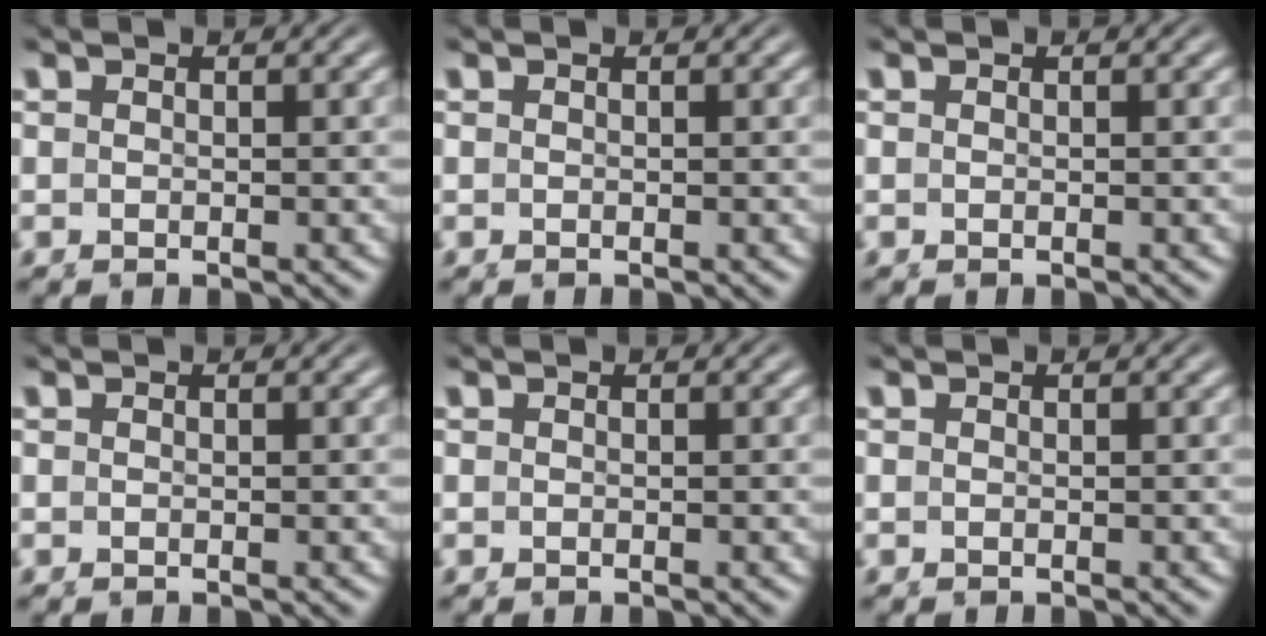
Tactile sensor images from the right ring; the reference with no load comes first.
{"total": 0.0}
{"total": 0.0}
{"total": 0.0}
{"total": 0.0}
{"total": 0.0}